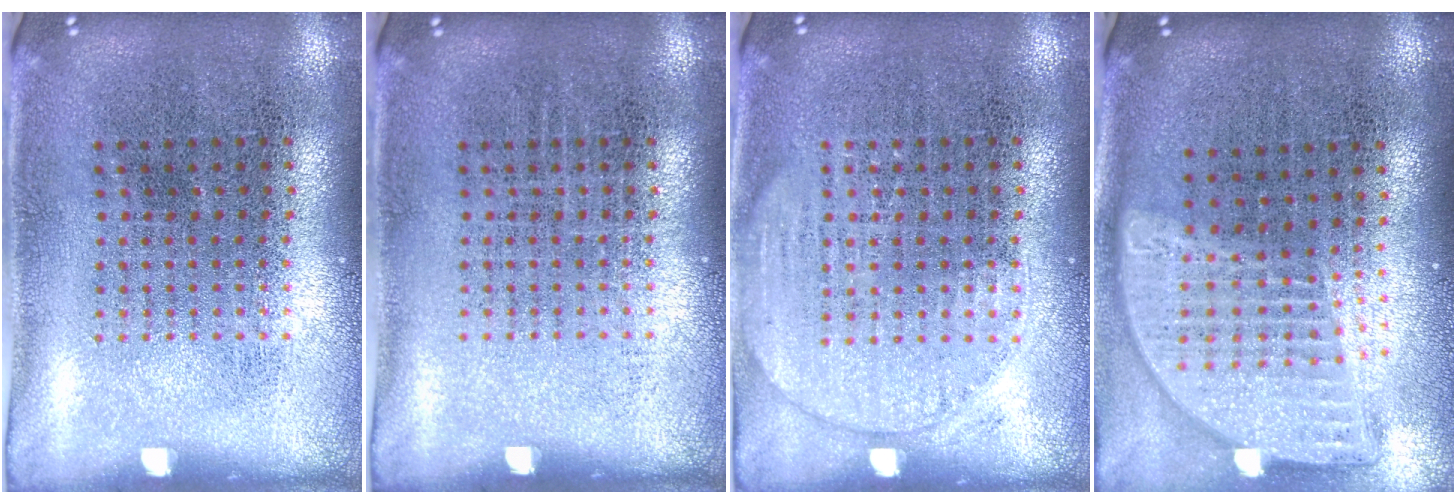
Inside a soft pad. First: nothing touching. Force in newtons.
{"total": 0.0}
{"total": 1.6, "press": 1.6, "slide": 0.0}
{"total": 1.9, "press": 1.6, "slide": 1.1}